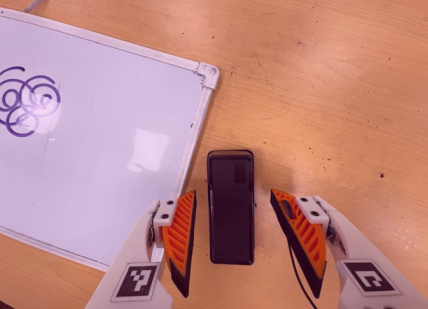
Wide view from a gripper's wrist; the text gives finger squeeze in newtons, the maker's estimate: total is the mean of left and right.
{"total": 0.0}